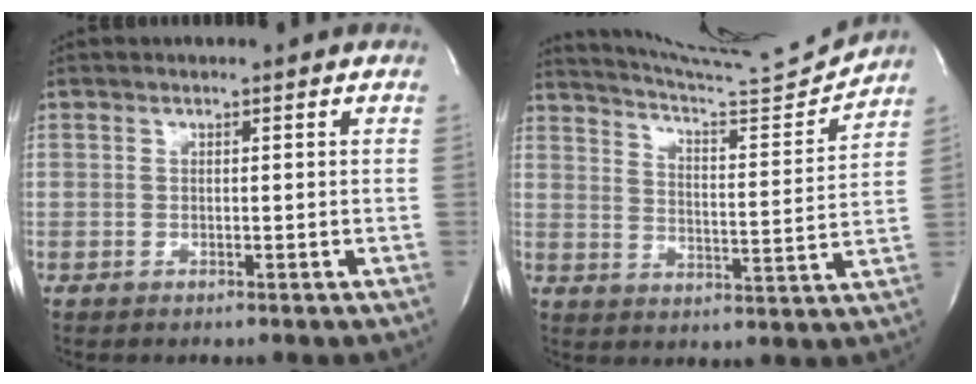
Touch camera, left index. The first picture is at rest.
{"total": 13.8, "force": [13.5, -2.0, 2.0], "torque": [-0.043, -0.055, 0.200]}